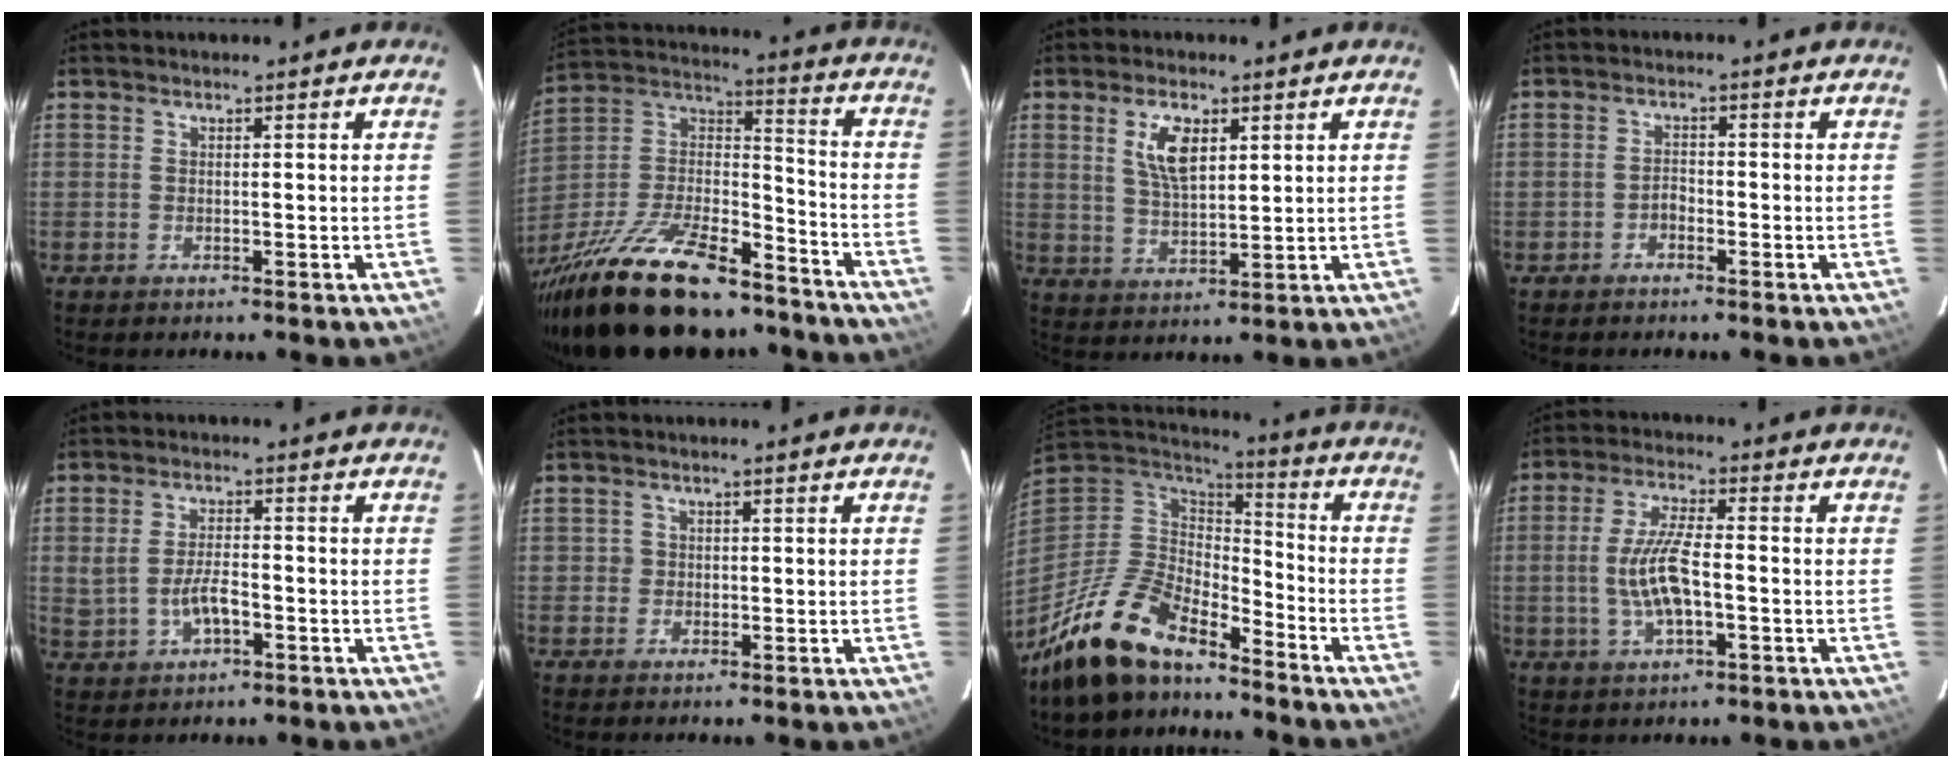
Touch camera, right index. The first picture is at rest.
{"total": 29.4, "force": [-21.5, 10.5, 17.1], "torque": [-0.340, -0.009, -0.341]}
{"total": 7.0, "force": [2.9, 3.3, 5.5], "torque": [-0.101, 0.005, 0.060]}
{"total": 1.7, "force": [-1.2, 1.0, 0.6], "torque": [-0.012, 0.006, -0.020]}
{"total": 5.7, "force": [-1.3, 2.8, 4.7], "torque": [-0.098, 0.000, -0.013]}
{"total": 1.8, "force": [-0.1, 1.8, 0.0], "torque": [0.002, 0.003, -0.002]}
{"total": 16.8, "force": [-13.2, 6.3, 8.3], "torque": [-0.181, -0.013, -0.246]}
{"total": 9.0, "force": [-1.7, 2.7, 8.4], "torque": [-0.168, -0.001, -0.030]}